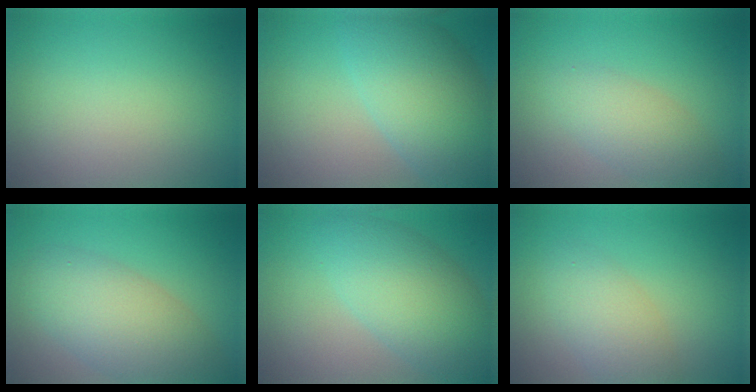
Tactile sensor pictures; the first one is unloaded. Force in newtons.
{"total": 8.0, "press": 8.0, "slide": 0.2}
{"total": 3.4, "press": 3.4, "slide": 0.1}
{"total": 6.4, "press": 6.4, "slide": 0.6}
{"total": 7.1, "press": 7.1, "slide": 0.2}
{"total": 3.4, "press": 3.4, "slide": 0.2}